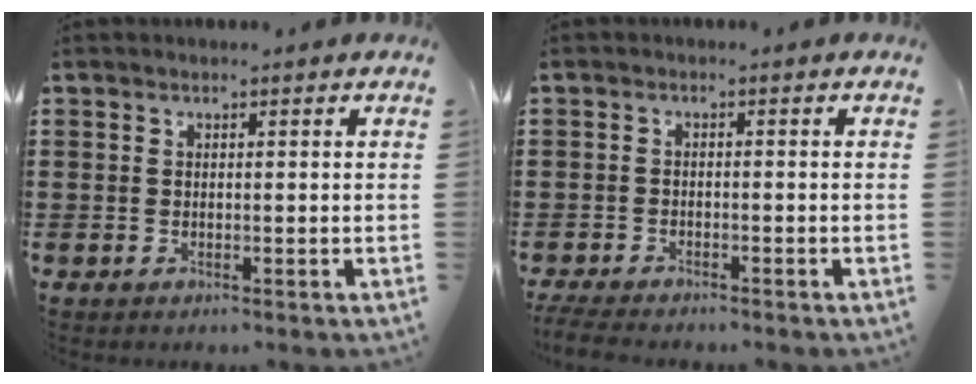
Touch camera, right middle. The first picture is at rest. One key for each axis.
{"total": 2.3, "fx": -2.2, "fy": 0.2, "fz": 0.5, "tx": -0.026, "ty": -0.005, "tz": -0.050}